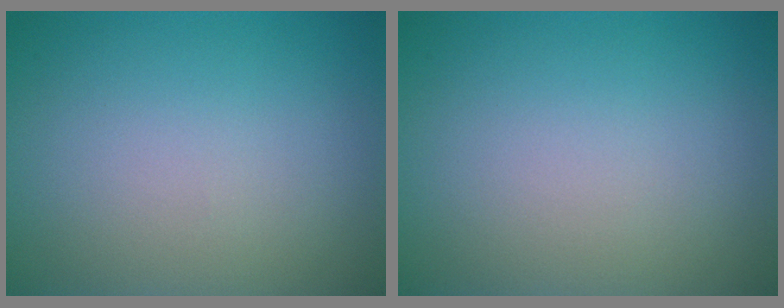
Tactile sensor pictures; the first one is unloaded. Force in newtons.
{"total": 0.0}